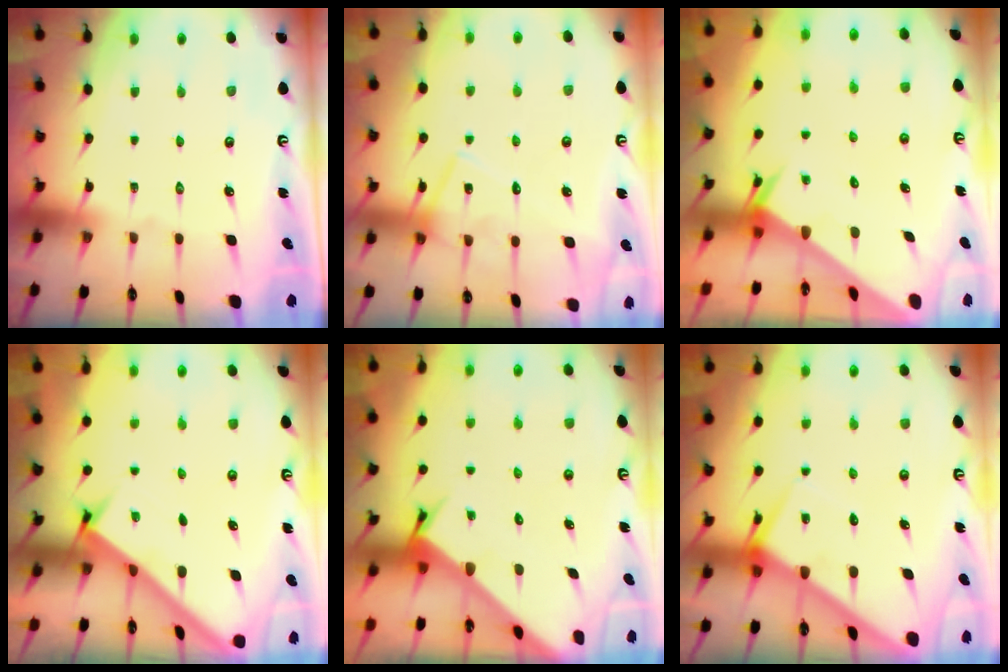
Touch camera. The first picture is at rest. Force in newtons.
{"total": 14.6, "press": 14.6, "slide": 1.2}
{"total": 2.4, "press": 2.4, "slide": 0.0}
{"total": 2.9, "press": 2.8, "slide": 0.4}
{"total": 3.6, "press": 3.6, "slide": 0.2}
{"total": 5.7, "press": 5.7, "slide": 0.4}